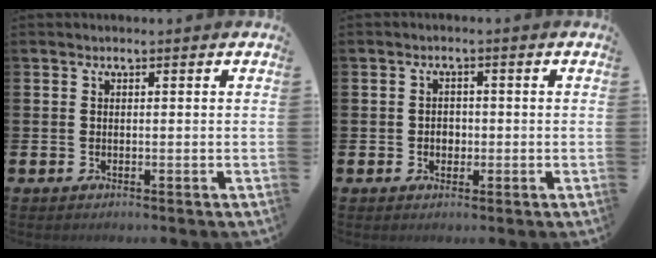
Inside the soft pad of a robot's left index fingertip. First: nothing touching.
{"total": 1.9, "force": [-0.3, 1.6, 0.9], "torque": [-0.012, 0.005, -0.010]}